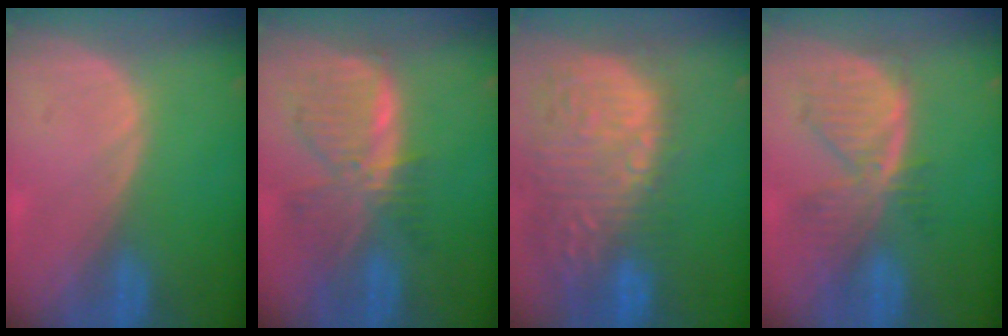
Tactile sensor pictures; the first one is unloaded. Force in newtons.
{"total": 8.4, "press": 7.3, "slide": 4.0}
{"total": 15.4, "press": 12.6, "slide": 8.9}
{"total": 7.8, "press": 6.8, "slide": 3.7}